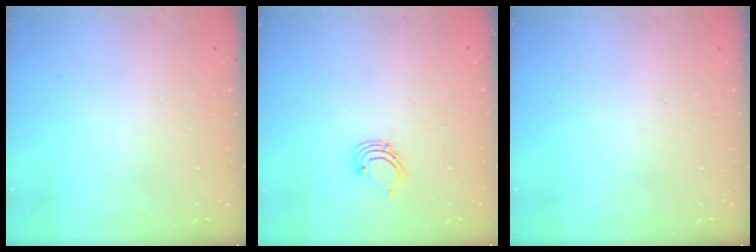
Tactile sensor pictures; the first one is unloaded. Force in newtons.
{"total": 2.9, "press": 2.9, "slide": 0.2}
{"total": 0.0}